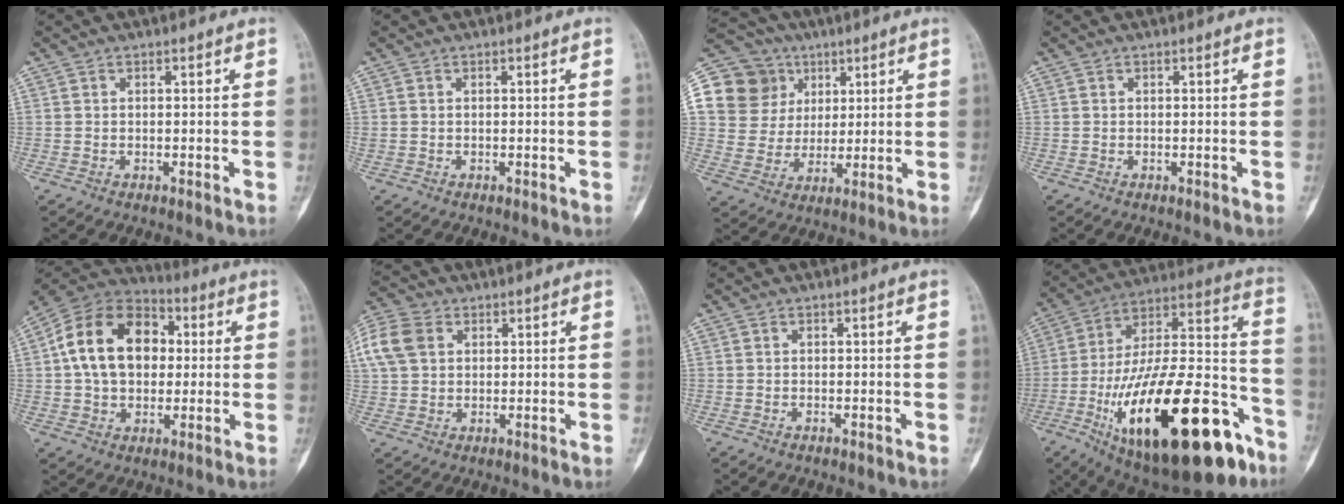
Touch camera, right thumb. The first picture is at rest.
{"total": 0.6, "force": [0.1, 0.6, -0.3], "torque": [0.000, -0.001, 0.000]}
{"total": 16.8, "force": [5.8, 15.1, 4.7], "torque": [-0.065, 0.018, 0.118]}
{"total": 0.0}
{"total": 18.1, "force": [2.5, 12.8, 12.6], "torque": [-0.192, 0.025, 0.035]}
{"total": 12.1, "force": [3.7, 9.1, 6.9], "torque": [-0.163, 0.019, 0.069]}
{"total": 0.0}
{"total": 36.0, "force": [-16.6, 13.5, 28.9], "torque": [-0.446, 0.064, -0.258]}